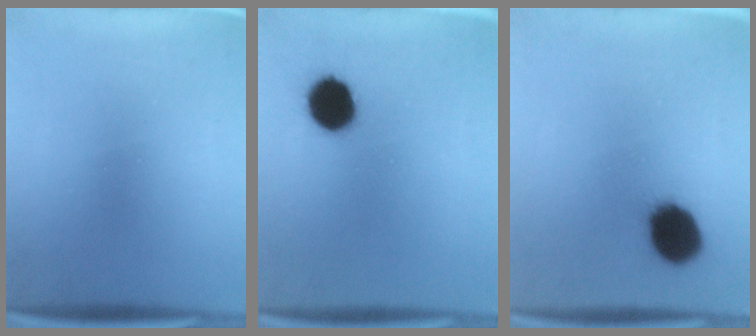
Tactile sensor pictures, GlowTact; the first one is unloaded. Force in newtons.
{"total": 10.0}
{"total": 11.8}